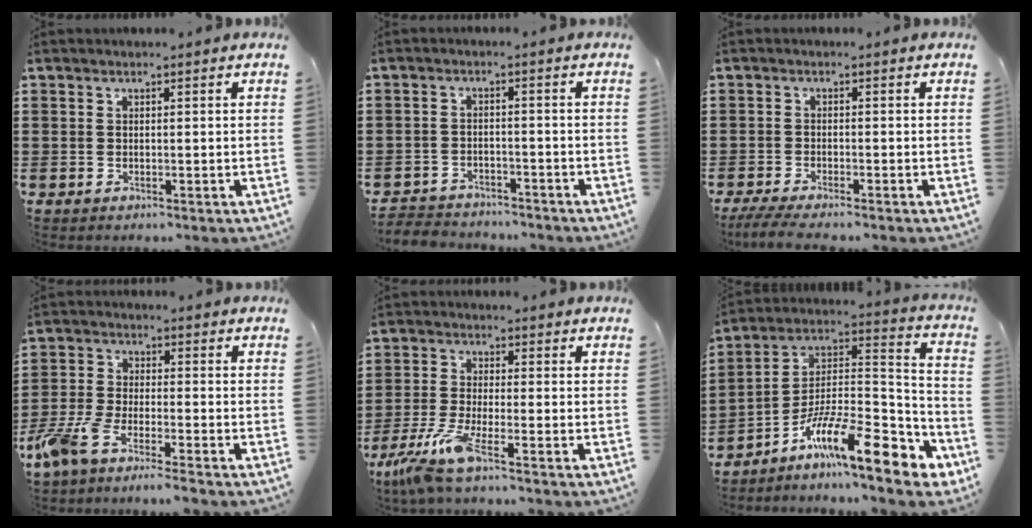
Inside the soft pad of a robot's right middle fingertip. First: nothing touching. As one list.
[{"total": 3.1, "force": [-3.1, 0.6, -0.2], "torque": [-0.004, 0.000, -0.067]}, {"total": 2.7, "force": [-2.3, 0.0, 1.3], "torque": [-0.035, -0.008, -0.048]}, {"total": 5.8, "force": [-4.8, 0.6, 3.2], "torque": [-0.093, -0.016, -0.100]}, {"total": 6.5, "force": [-4.6, 0.3, 4.6], "torque": [-0.115, -0.022, -0.092]}, {"total": 13.6, "force": [-8.8, 2.6, 10.0], "torque": [-0.181, -0.005, -0.166]}]